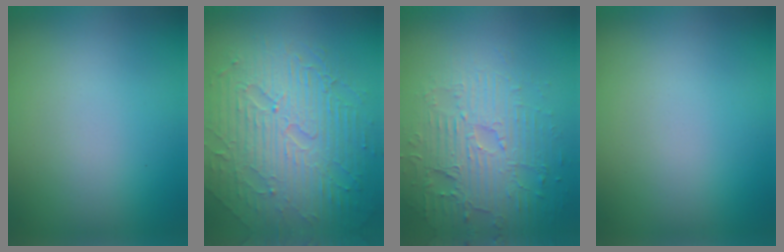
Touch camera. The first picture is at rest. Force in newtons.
{"total": 9.4, "press": 6.2, "slide": 7.1}
{"total": 4.4, "press": 4.0, "slide": 1.8}
{"total": 0.0}